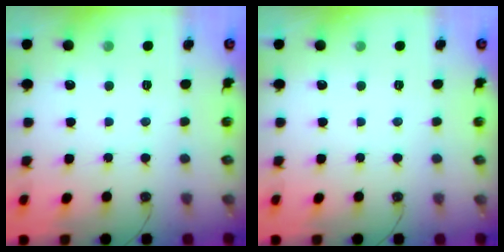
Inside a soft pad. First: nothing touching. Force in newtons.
{"total": 0.0}